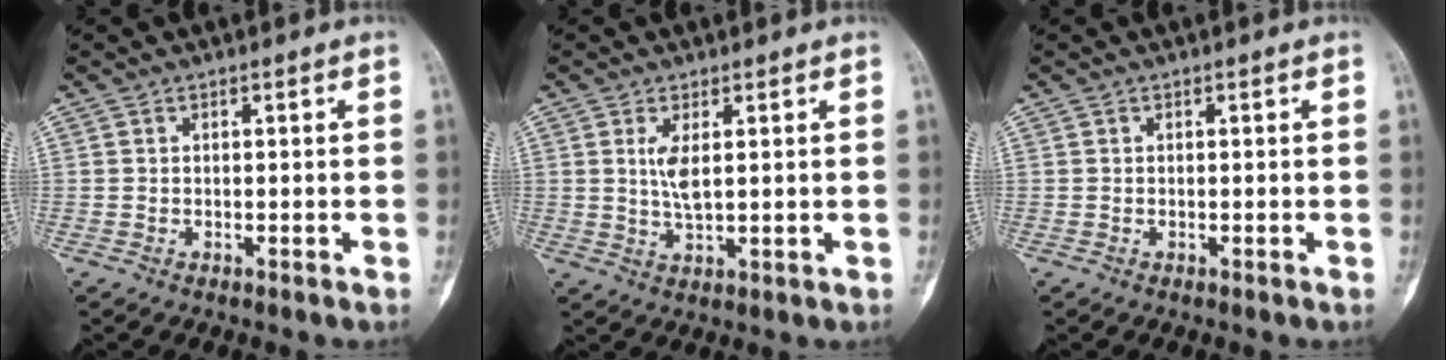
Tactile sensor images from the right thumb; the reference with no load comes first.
{"total": 4.1, "force": [1.1, 1.3, 3.7], "torque": [-0.077, -0.012, 0.028]}
{"total": 0.0}